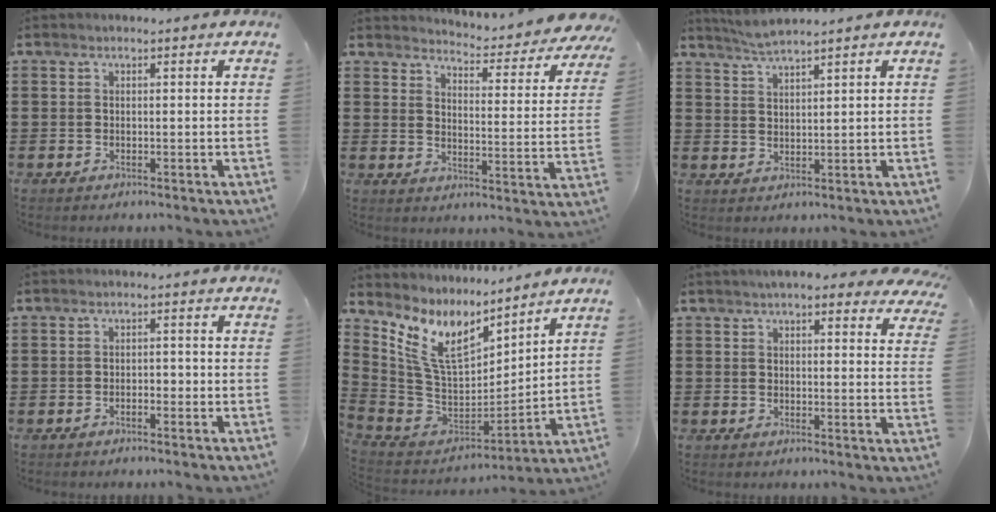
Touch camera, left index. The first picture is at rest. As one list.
[{"total": 3.8, "force": [3.8, -0.1, 0.3], "torque": [-0.016, -0.046, 0.055]}, {"total": 2.6, "force": [2.5, -0.1, 0.7], "torque": [-0.021, 0.001, 0.047]}, {"total": 1.3, "force": [-1.0, 0.5, 0.7], "torque": [-0.017, 0.001, -0.020]}, {"total": 10.6, "force": [6.4, 4.8, 7.0], "torque": [-0.183, -0.051, 0.114]}, {"total": 4.9, "force": [4.2, 1.3, 2.0], "torque": [-0.043, -0.003, 0.075]}]